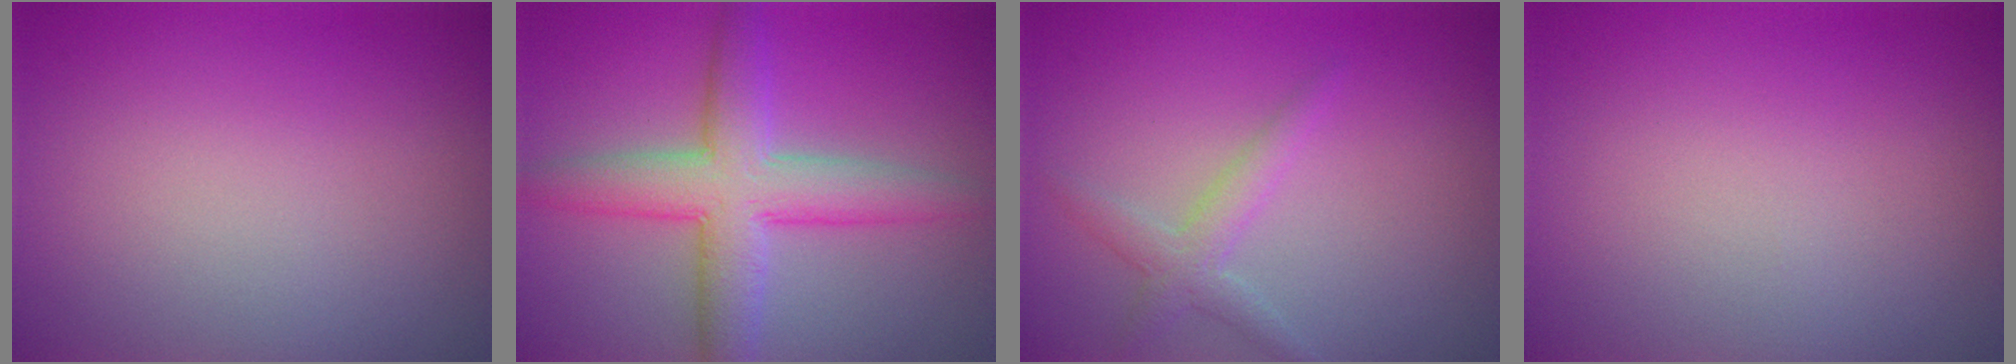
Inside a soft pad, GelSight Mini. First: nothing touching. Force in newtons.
{"total": 6.6, "press": 6.6, "slide": 0.1}
{"total": 2.2, "press": 2.2, "slide": 0.1}
{"total": 0.0}